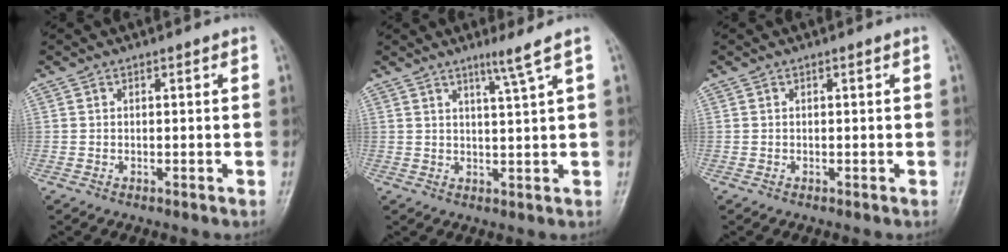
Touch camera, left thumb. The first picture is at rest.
{"total": 3.8, "force": [2.4, -1.2, 2.7], "torque": [-0.051, -0.020, 0.048]}
{"total": 0.0}